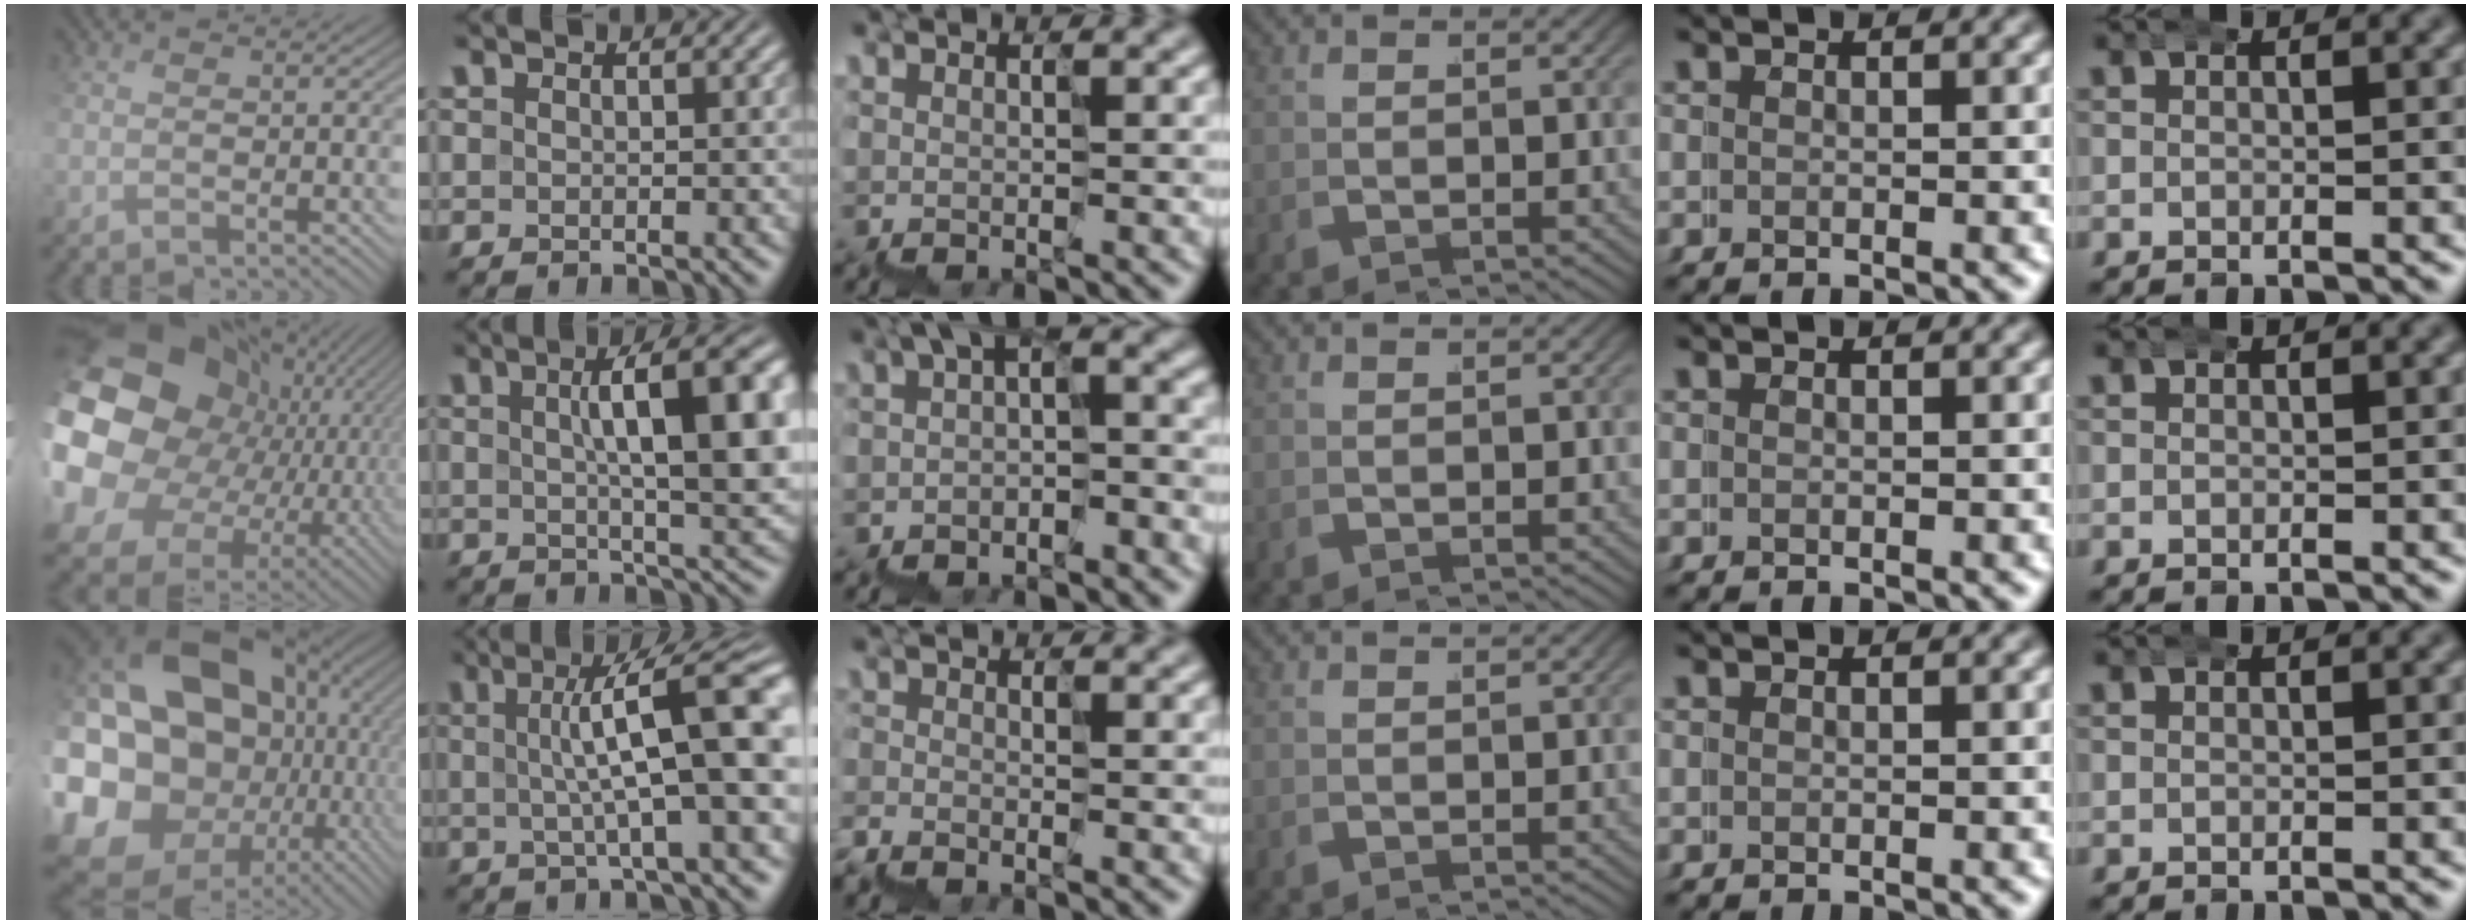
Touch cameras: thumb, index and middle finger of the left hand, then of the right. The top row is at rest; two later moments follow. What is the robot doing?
{"motion": "wrap", "object": "belt"}